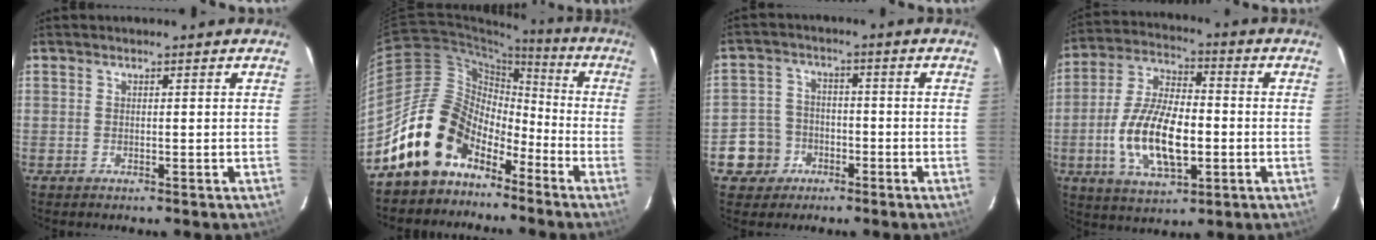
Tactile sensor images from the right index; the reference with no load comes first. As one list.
[{"total": 14.2, "force": [-9.8, 8.9, 5.2], "torque": [-0.103, 0.034, -0.171]}, {"total": 6.9, "force": [-3.1, 6.1, 0.9], "torque": [-0.041, 0.024, -0.049]}, {"total": 15.9, "force": [-3.3, 7.2, 13.7], "torque": [-0.281, 0.000, -0.058]}]